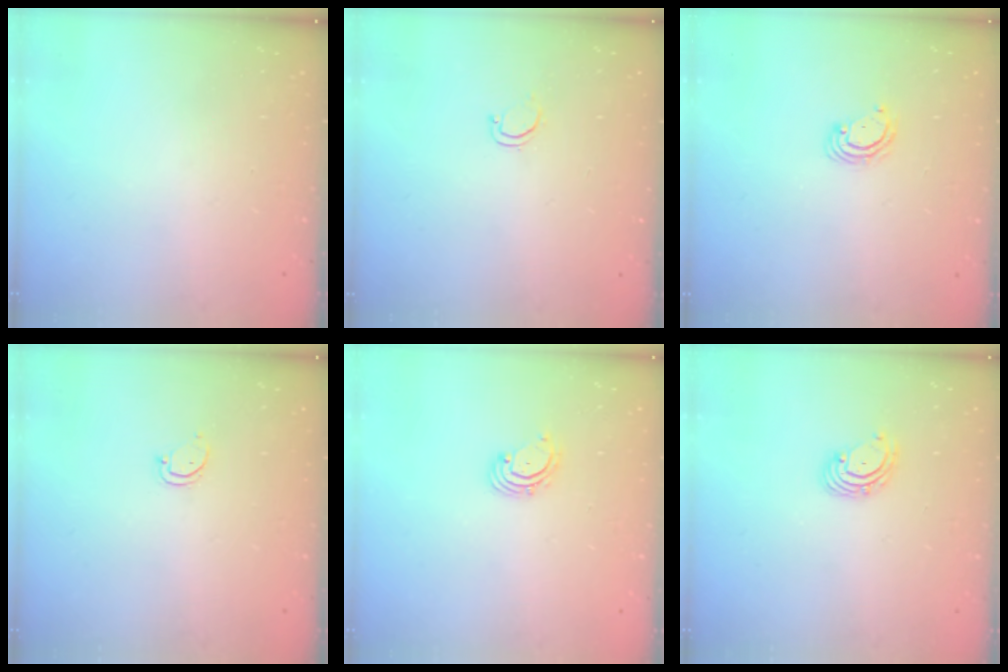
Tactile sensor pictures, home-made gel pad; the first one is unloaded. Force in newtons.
{"total": 2.8, "press": 2.8, "slide": 0.2}
{"total": 3.8, "press": 3.8, "slide": 0.4}
{"total": 2.6, "press": 2.6, "slide": 0.3}
{"total": 2.2, "press": 2.1, "slide": 0.7}
{"total": 3.4, "press": 3.3, "slide": 0.5}